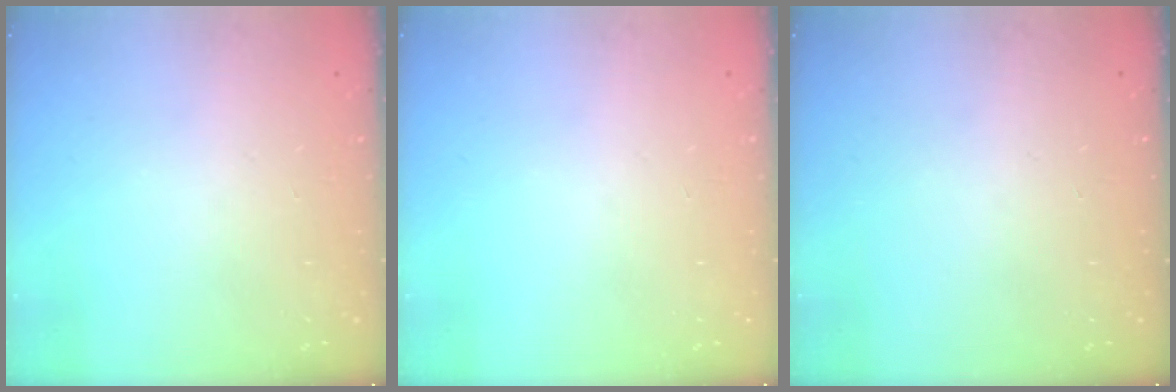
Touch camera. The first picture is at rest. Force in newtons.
{"total": 0.0}
{"total": 0.0}